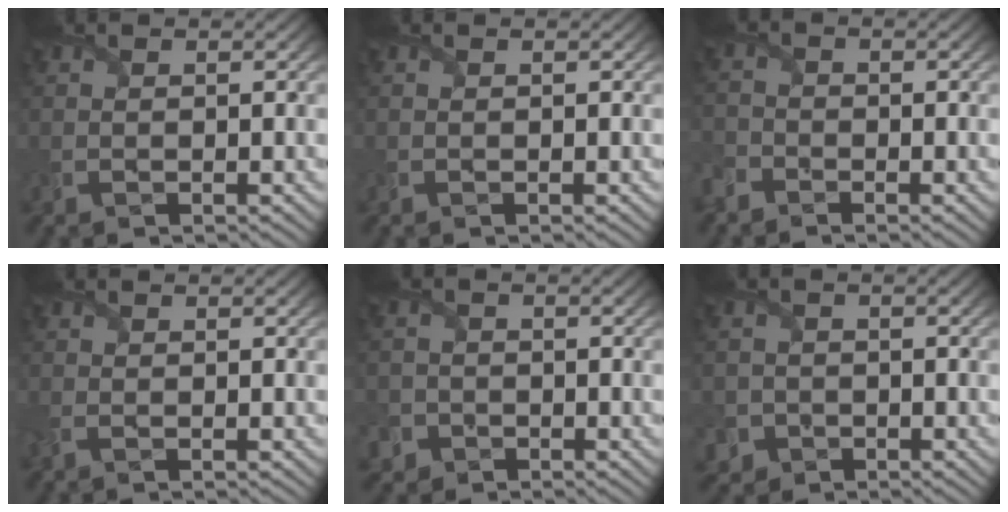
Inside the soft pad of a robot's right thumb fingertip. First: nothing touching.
{"total": 0.0}
{"total": 2.8, "force": [-2.3, 1.5, 0.7], "torque": [-0.022, -0.008, -0.064]}
{"total": 1.1, "force": [-0.6, 0.4, 0.8], "torque": [-0.031, -0.009, -0.018]}
{"total": 3.4, "force": [-1.9, 2.8, 0.5], "torque": [-0.011, 0.000, -0.046]}
{"total": 3.1, "force": [-1.5, 2.7, 0.3], "torque": [-0.006, -0.005, -0.037]}